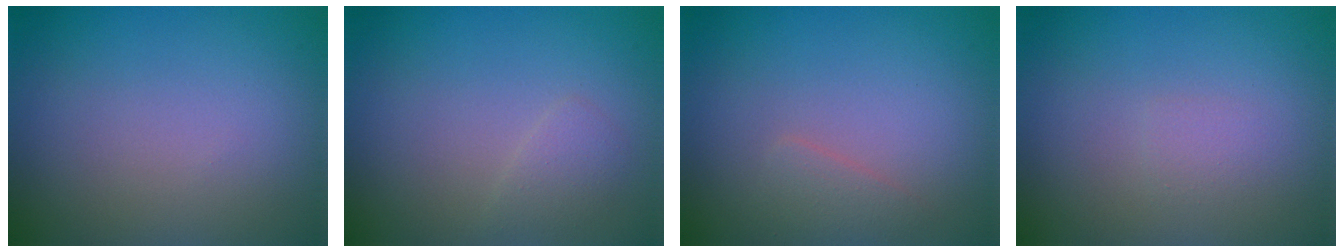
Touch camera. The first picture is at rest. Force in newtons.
{"total": 1.2, "press": 1.2, "slide": 0.1}
{"total": 1.3, "press": 1.3, "slide": 0.1}
{"total": 0.8, "press": 0.8, "slide": 0.1}